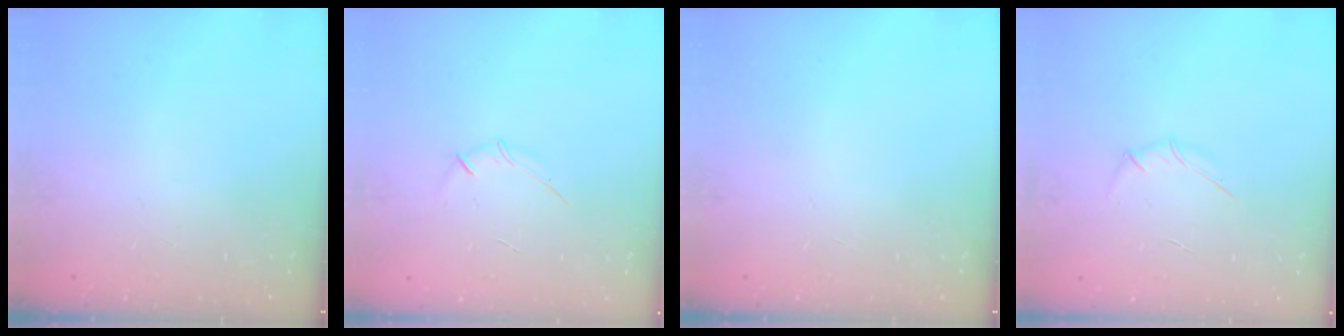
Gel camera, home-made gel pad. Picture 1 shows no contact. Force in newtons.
{"total": 3.5, "press": 3.4, "slide": 0.8}
{"total": 0.0}
{"total": 3.3, "press": 3.2, "slide": 0.9}